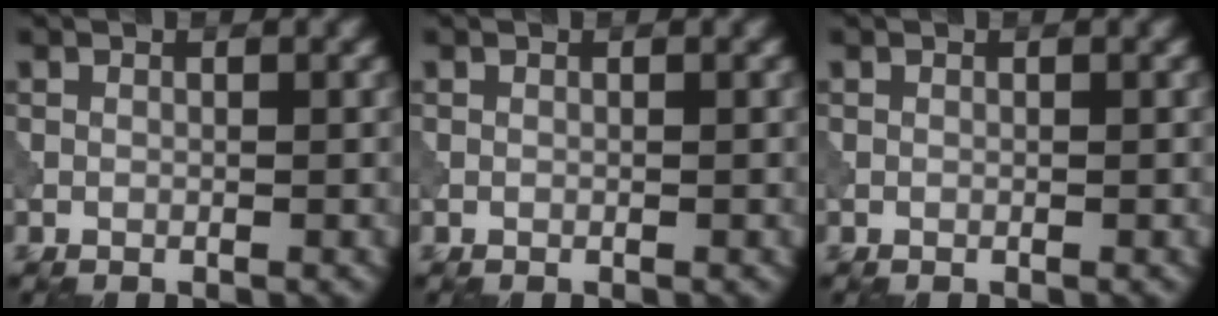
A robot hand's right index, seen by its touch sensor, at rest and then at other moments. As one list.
[{"total": 0.0}, {"total": 0.0}]